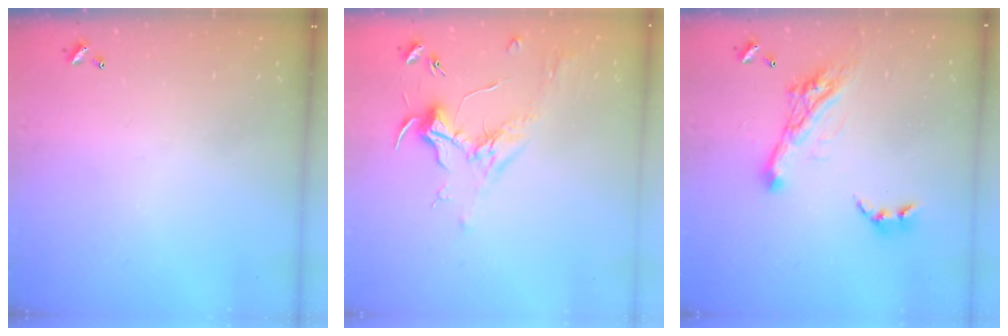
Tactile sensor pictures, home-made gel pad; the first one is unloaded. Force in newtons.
{"total": 1.8, "press": 1.6, "slide": 0.7}
{"total": 13.4, "press": 13.3, "slide": 1.4}